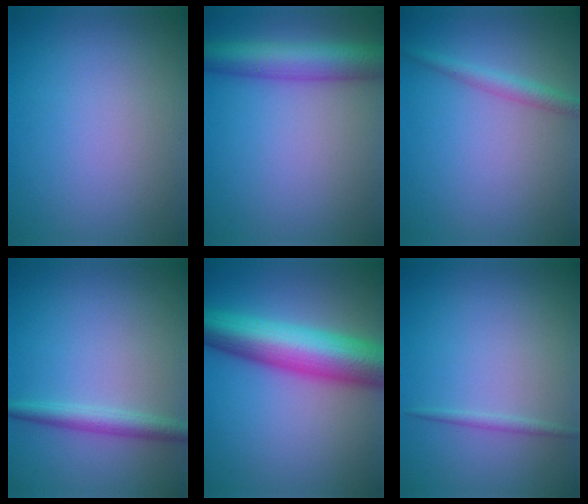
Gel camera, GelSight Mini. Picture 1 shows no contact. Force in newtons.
{"total": 5.9, "press": 5.9, "slide": 0.2}
{"total": 1.9, "press": 1.9, "slide": 0.0}
{"total": 2.4, "press": 2.4, "slide": 0.0}
{"total": 10.5, "press": 10.5, "slide": 0.1}
{"total": 0.8, "press": 0.8, "slide": 0.1}